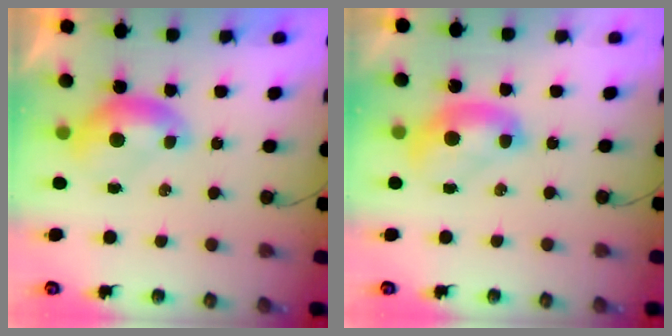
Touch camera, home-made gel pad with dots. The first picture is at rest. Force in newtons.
{"total": 2.7, "press": 2.6, "slide": 0.6}